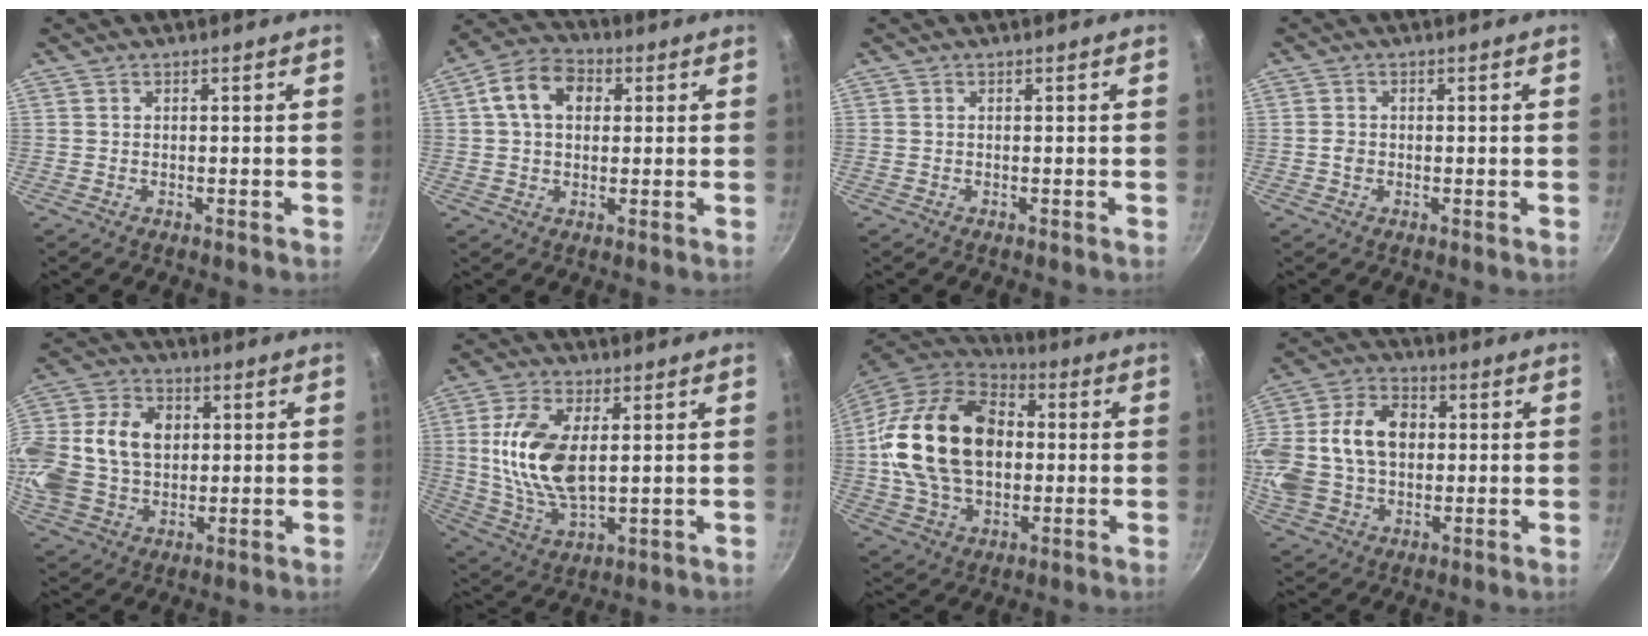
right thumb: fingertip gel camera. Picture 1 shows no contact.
{"total": 10.1, "force": [2.4, 7.3, 6.5], "torque": [-0.092, 0.017, 0.025]}
{"total": 0.0}
{"total": 1.4, "force": [-0.2, 1.1, 0.8], "torque": [-0.016, 0.004, -0.006]}
{"total": 22.7, "force": [3.1, 17.0, 14.7], "torque": [-0.303, 0.025, 0.053]}
{"total": 14.5, "force": [2.3, 7.7, 12.1], "torque": [-0.232, -0.009, 0.048]}
{"total": 24.6, "force": [1.5, 17.1, 17.6], "torque": [-0.308, 0.030, 0.024]}
{"total": 21.3, "force": [1.8, 15.6, 14.3], "torque": [-0.285, 0.031, 0.028]}